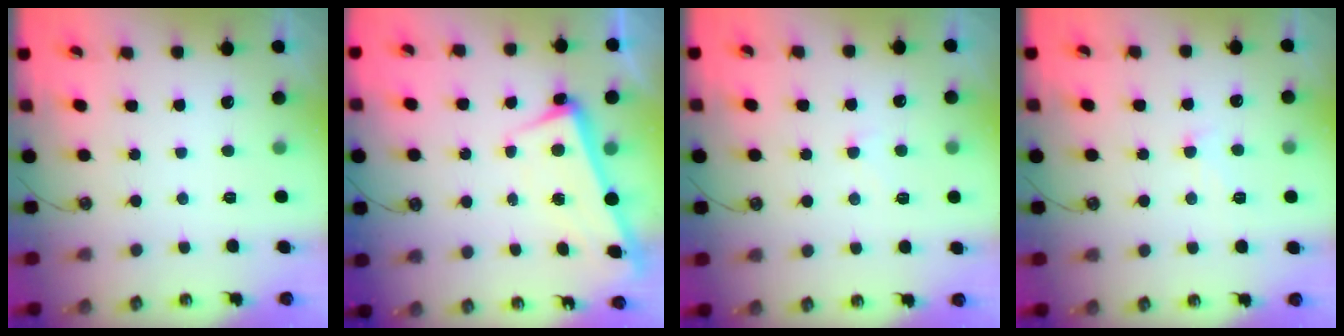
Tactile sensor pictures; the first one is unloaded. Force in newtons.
{"total": 2.3, "press": 2.1, "slide": 0.9}
{"total": 2.7, "press": 2.6, "slide": 0.5}
{"total": 1.7, "press": 1.6, "slide": 0.7}